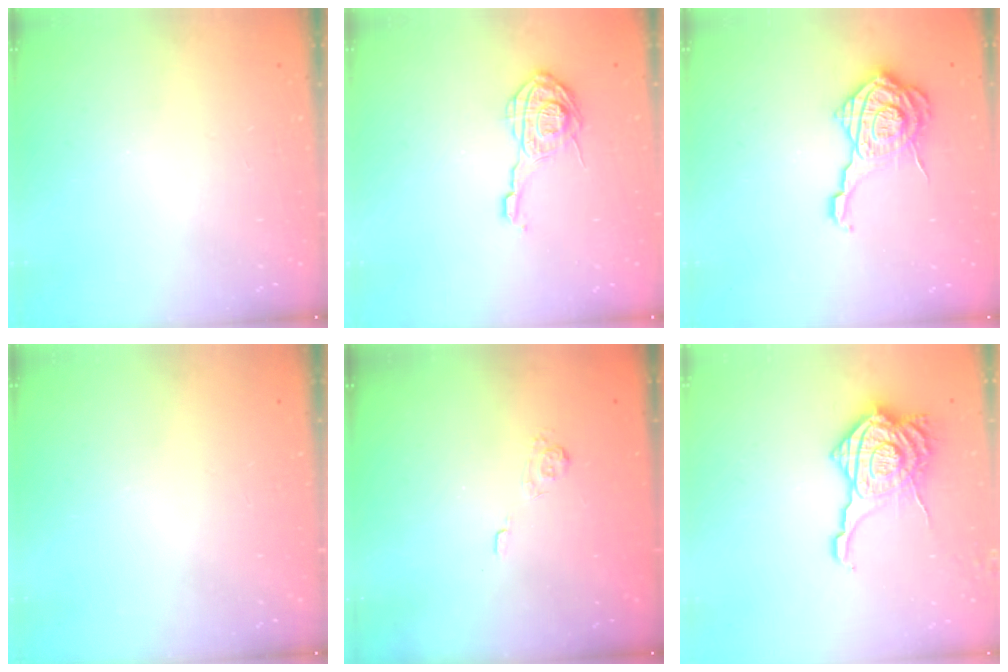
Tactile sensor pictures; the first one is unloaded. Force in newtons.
{"total": 12.7, "press": 12.7, "slide": 1.0}
{"total": 14.0, "press": 14.0, "slide": 1.0}
{"total": 0.0}
{"total": 2.2, "press": 1.7, "slide": 1.4}
{"total": 15.7, "press": 15.6, "slide": 1.6}